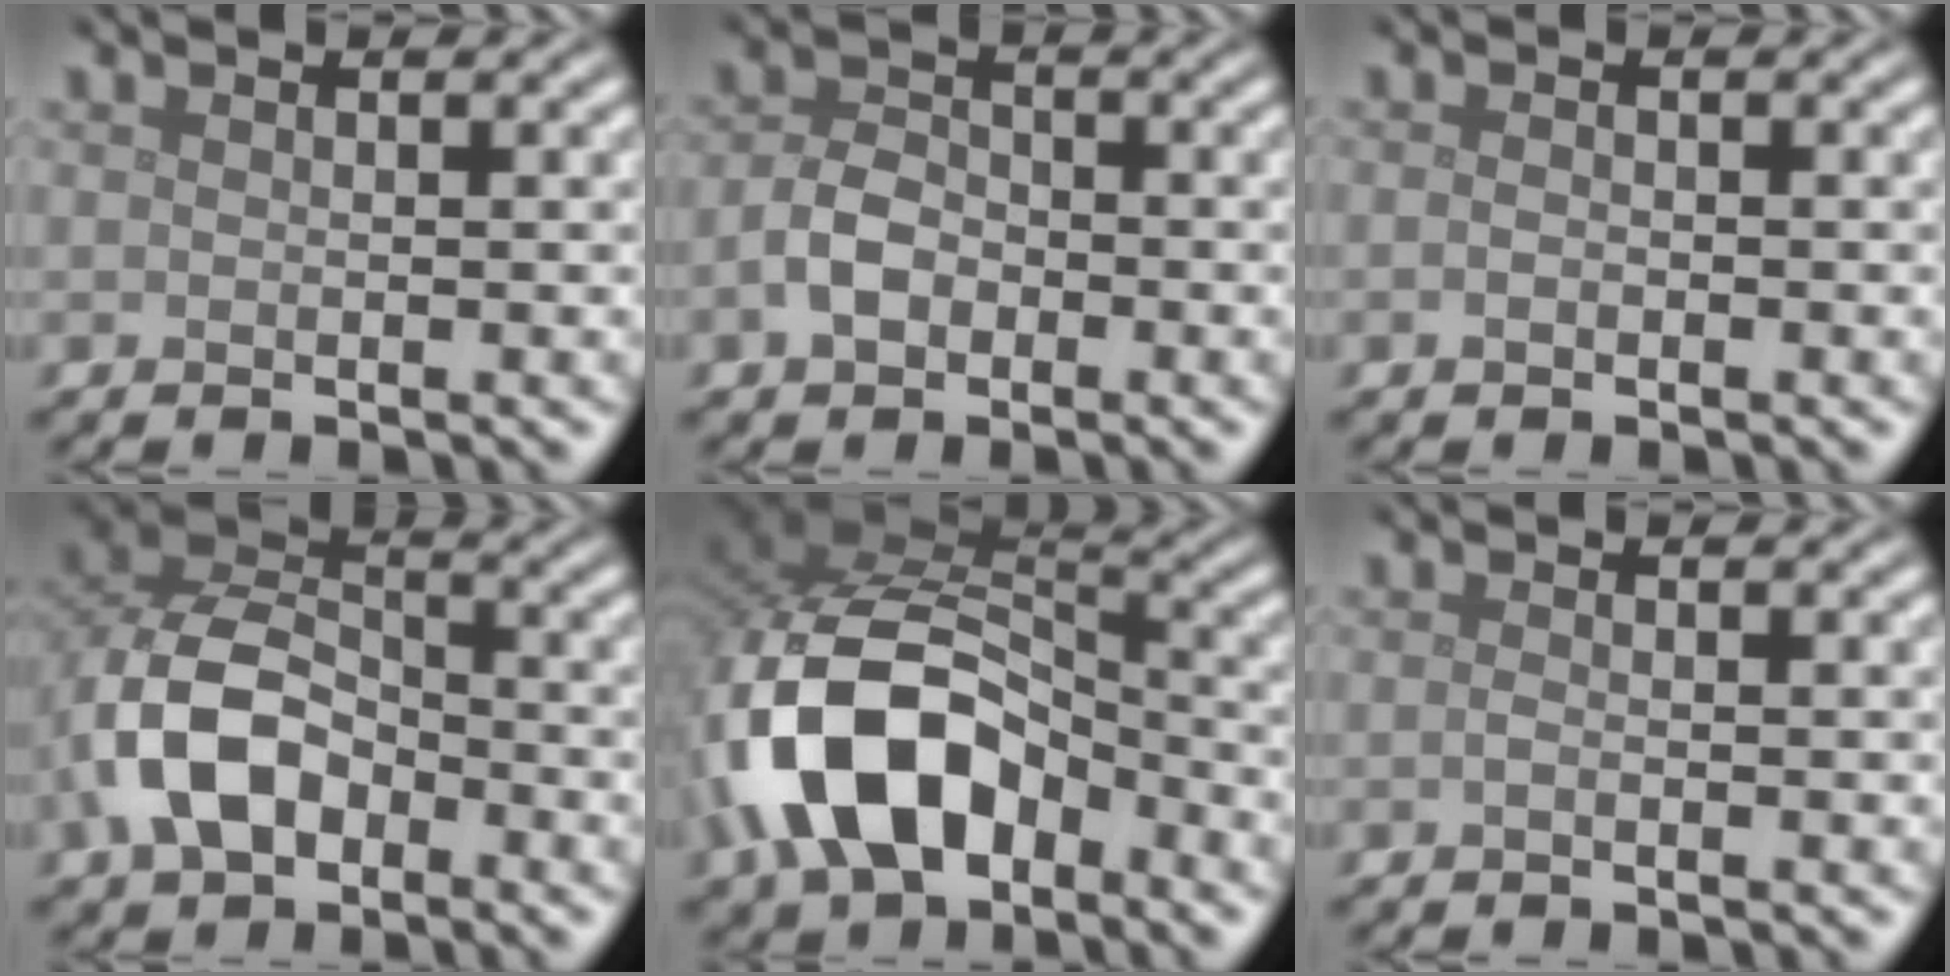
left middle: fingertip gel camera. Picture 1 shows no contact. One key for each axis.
{"total": 2.9, "fx": -1.3, "fy": 2.0, "fz": 1.7, "tx": -0.030, "ty": 0.008, "tz": -0.031}
{"total": 0.7, "fx": -0.3, "fy": 0.4, "fz": 0.5, "tx": -0.011, "ty": 0.000, "tz": -0.007}
{"total": 7.2, "fx": -2.6, "fy": 4.7, "fz": 4.8, "tx": -0.100, "ty": 0.007, "tz": -0.056}
{"total": 12.2, "fx": -4.7, "fy": 7.3, "fz": 8.6, "tx": -0.176, "ty": 0.004, "tz": -0.089}
{"total": 0.6, "fx": -0.3, "fy": 0.2, "fz": 0.5, "tx": -0.012, "ty": -0.001, "tz": -0.007}